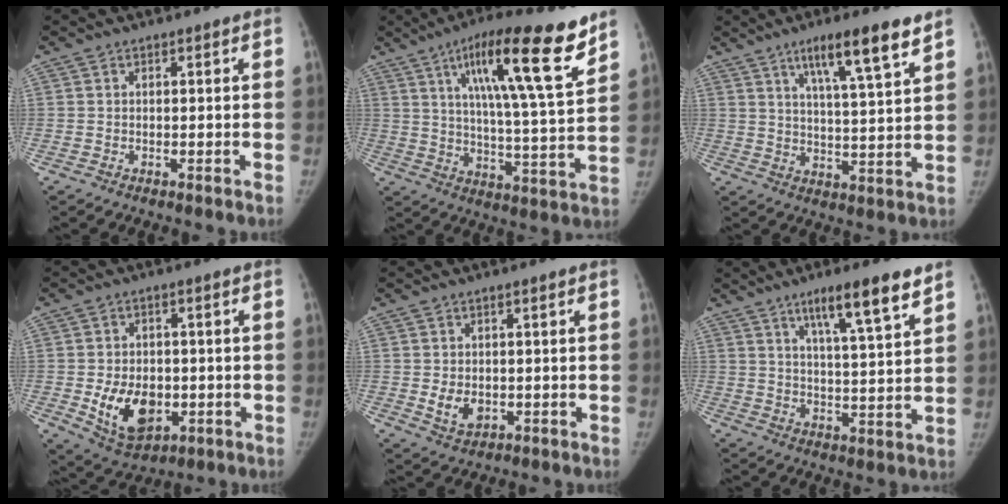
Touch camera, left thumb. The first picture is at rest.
{"total": 19.9, "force": [11.6, 2.9, 15.9], "torque": [-0.230, -0.048, 0.182]}
{"total": 11.4, "force": [7.2, 1.3, 8.7], "torque": [-0.137, -0.033, 0.117]}
{"total": 10.8, "force": [-2.4, 7.5, 7.4], "torque": [-0.096, -0.002, -0.022]}
{"total": 4.0, "force": [-0.5, 3.0, 2.6], "torque": [-0.034, -0.008, 0.001]}
{"total": 10.9, "force": [7.1, 1.2, 8.1], "torque": [-0.123, -0.035, 0.114]}